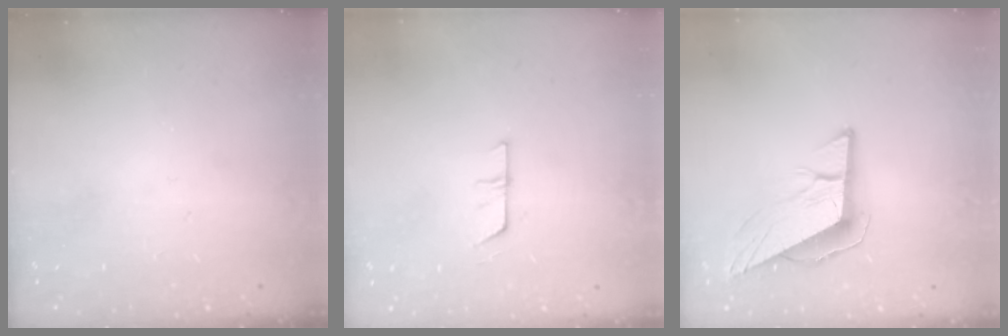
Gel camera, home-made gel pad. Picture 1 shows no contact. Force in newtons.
{"total": 5.4, "press": 5.4, "slide": 0.4}
{"total": 10.3, "press": 10.2, "slide": 1.9}